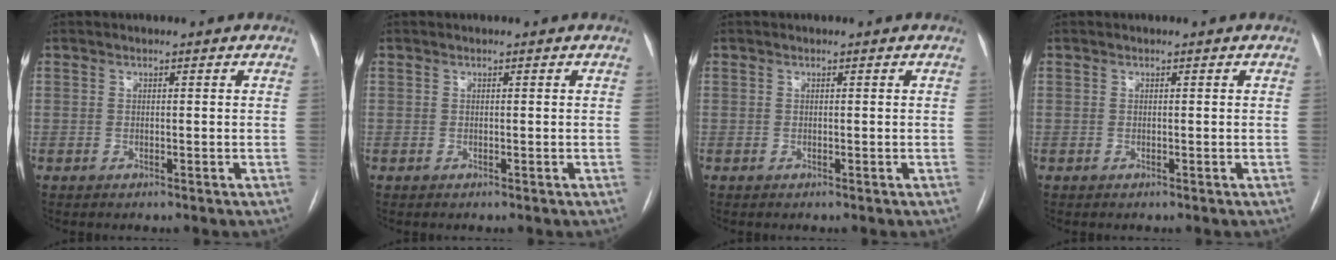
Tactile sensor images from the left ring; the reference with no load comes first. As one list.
[{"total": 0.0}, {"total": 0.0}, {"total": 0.0}]